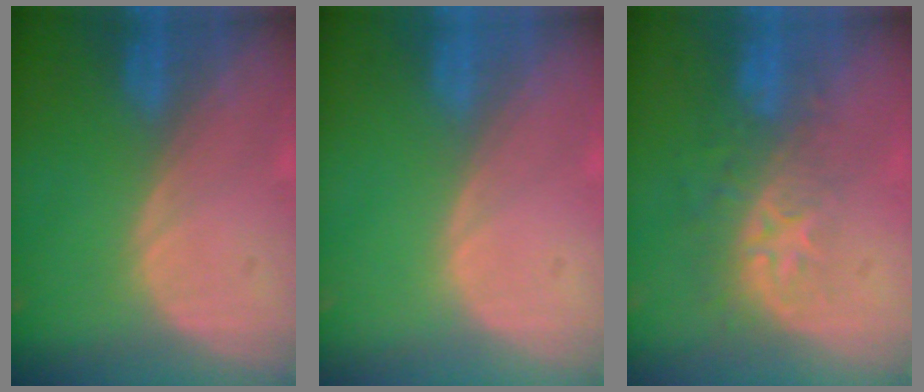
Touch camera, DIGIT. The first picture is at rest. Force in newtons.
{"total": 0.0}
{"total": 8.7, "press": 7.2, "slide": 4.9}